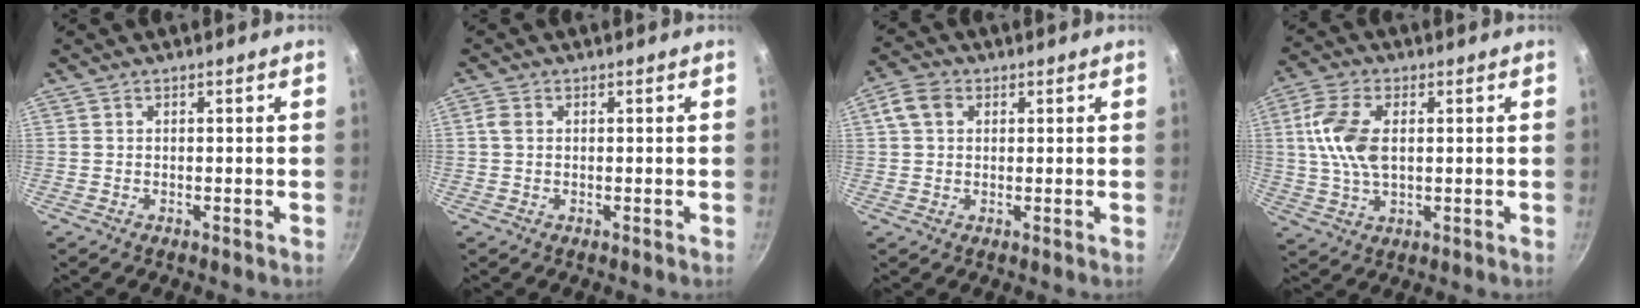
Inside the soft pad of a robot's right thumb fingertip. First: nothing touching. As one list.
[{"total": 1.8, "force": [0.2, 1.3, 1.1], "torque": [-0.023, 0.004, 0.004]}, {"total": 4.9, "force": [1.4, 3.8, 2.7], "torque": [-0.038, 0.005, 0.017]}, {"total": 10.2, "force": [1.5, 5.7, 8.2], "torque": [-0.160, 0.006, 0.027]}]